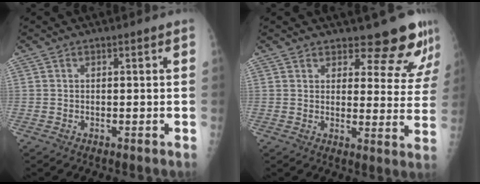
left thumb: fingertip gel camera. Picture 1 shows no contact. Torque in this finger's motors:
{"motor_torque": [0.17, 0.14, -0.28, -0.24, 0.11]}